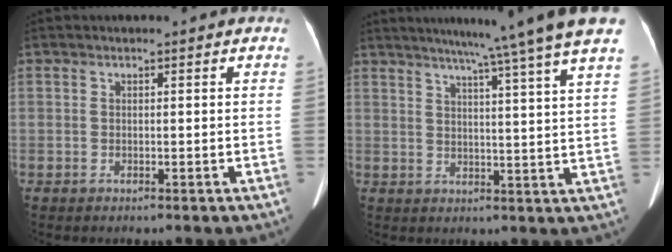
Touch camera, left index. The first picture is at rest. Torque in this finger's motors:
{"motor_torque": [0.73, -1.41, 0.80, 0.21]}